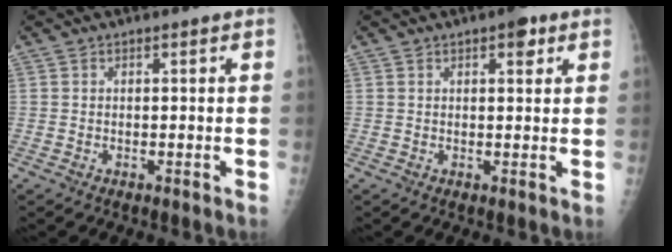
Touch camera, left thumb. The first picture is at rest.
{"total": 3.4, "force": [1.9, 1.5, 2.4], "torque": [-0.020, -0.005, 0.022]}